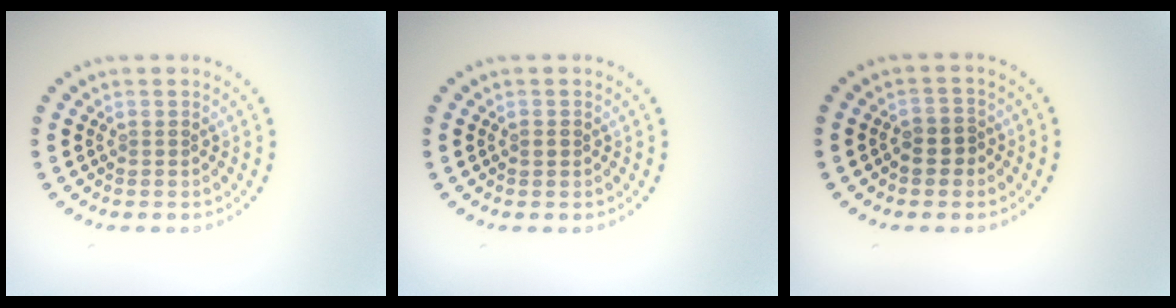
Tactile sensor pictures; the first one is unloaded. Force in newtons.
{"total": 0.7, "press": 0.7, "slide": 0.2}
{"total": 2.0, "press": 1.8, "slide": 0.8}